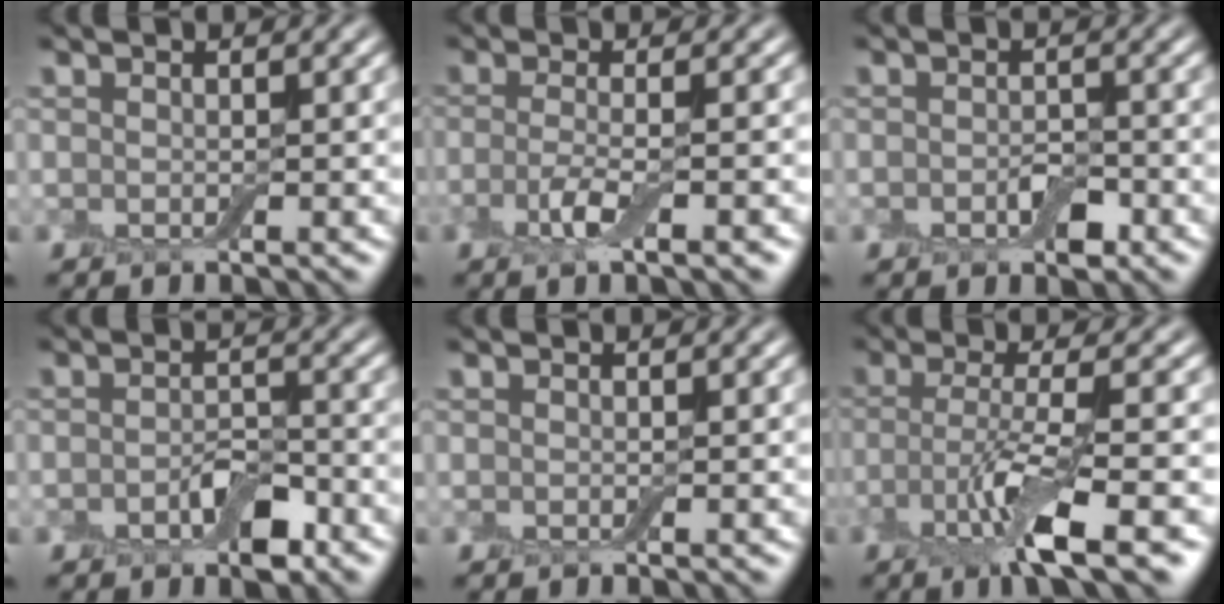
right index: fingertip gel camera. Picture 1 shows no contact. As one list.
[{"total": 3.4, "force": [-1.2, 0.8, 3.1], "torque": [-0.065, -0.005, -0.027]}, {"total": 2.0, "force": [-0.8, 1.1, 1.6], "torque": [-0.026, -0.001, -0.013]}, {"total": 3.3, "force": [-1.5, 1.6, 2.5], "torque": [-0.040, 0.002, -0.023]}, {"total": 0.0}, {"total": 5.9, "force": [-2.2, 1.0, 5.4], "torque": [-0.104, -0.004, -0.045]}]